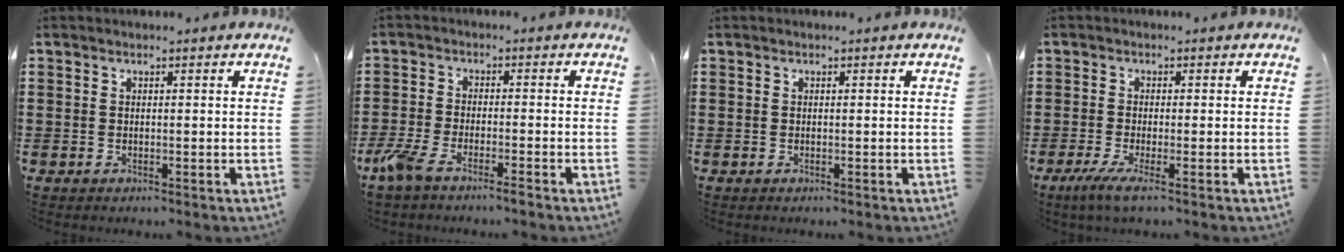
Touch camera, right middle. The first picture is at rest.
{"total": 4.5, "force": [-3.3, 0.6, 3.0], "torque": [-0.084, -0.013, -0.069]}
{"total": 0.0}
{"total": 2.7, "force": [-1.3, 0.1, 2.3], "torque": [-0.049, -0.005, -0.025]}